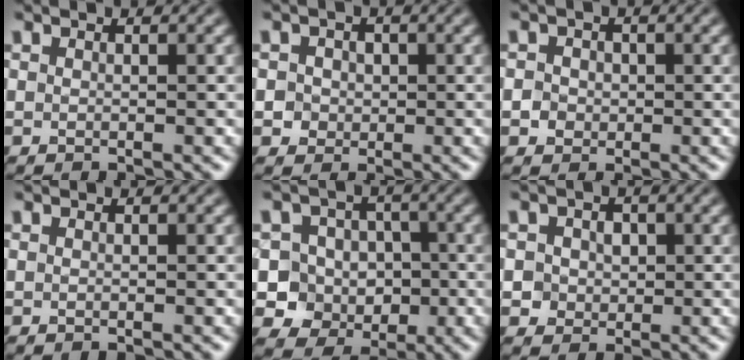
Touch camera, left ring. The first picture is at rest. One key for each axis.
{"total": 2.9, "fx": 0.4, "fy": 2.7, "fz": 0.9, "tx": -0.003, "ty": 0.009, "tz": 0.002}
{"total": 2.7, "fx": 0.2, "fy": 2.5, "fz": 0.9, "tx": 0.002, "ty": 0.008, "tz": -0.009}
{"total": 0.0}
{"total": 7.6, "fx": -1.6, "fy": 7.0, "fz": 2.4, "tx": -0.032, "ty": 0.017, "tz": -0.057}
{"total": 3.0, "fx": 0.5, "fy": 2.7, "fz": 1.0, "tx": -0.008, "ty": 0.007, "tz": 0.007}